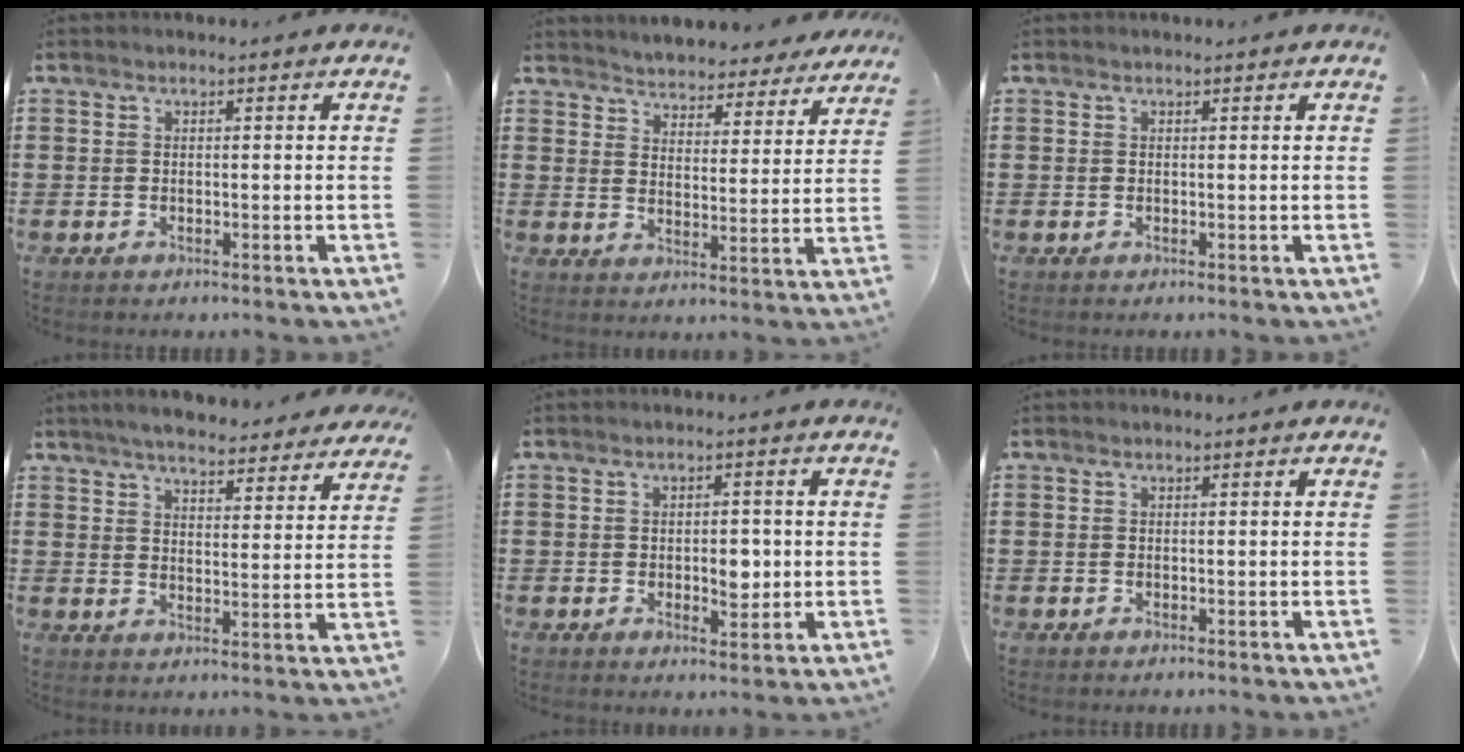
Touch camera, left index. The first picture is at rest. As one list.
[{"total": 4.2, "force": [4.2, 0.0, -0.3], "torque": [-0.018, -0.031, 0.073]}, {"total": 0.0}, {"total": 5.3, "force": [5.1, 0.4, 1.5], "torque": [-0.049, -0.021, 0.090]}, {"total": 4.0, "force": [-0.5, 2.3, 3.2], "torque": [-0.040, -0.005, -0.017]}, {"total": 0.0}]